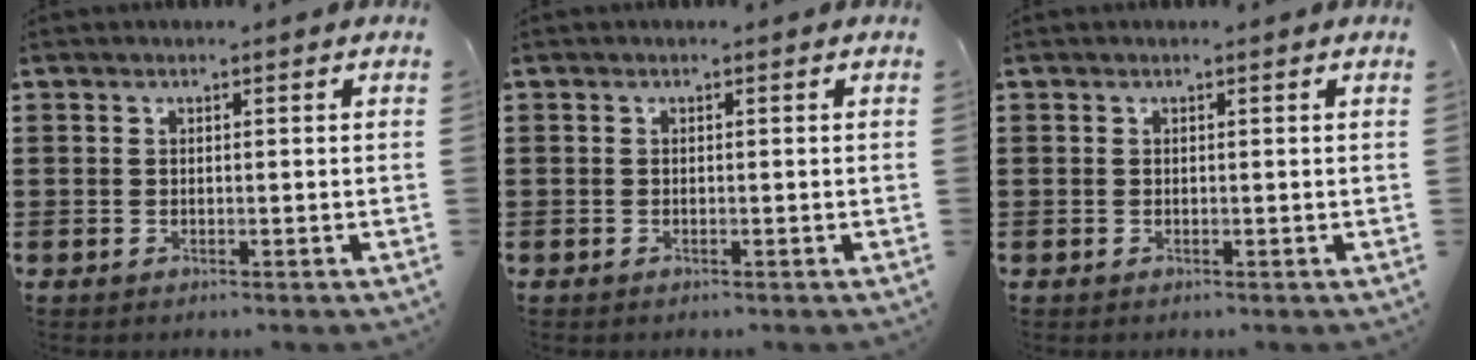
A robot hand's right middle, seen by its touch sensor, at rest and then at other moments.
{"total": 0.0}
{"total": 0.0}